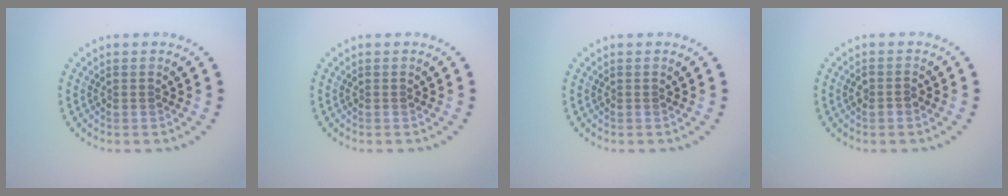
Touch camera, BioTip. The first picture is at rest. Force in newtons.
{"total": 0.0}
{"total": 0.0}
{"total": 1.2, "press": 1.1, "slide": 0.4}